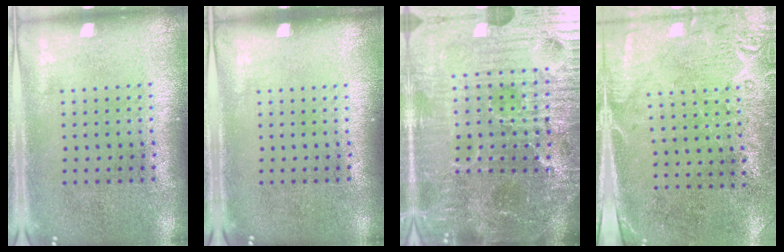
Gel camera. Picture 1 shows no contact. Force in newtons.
{"total": 0.0}
{"total": 6.8, "press": 6.2, "slide": 2.8}
{"total": 2.7, "press": 2.4, "slide": 1.2}